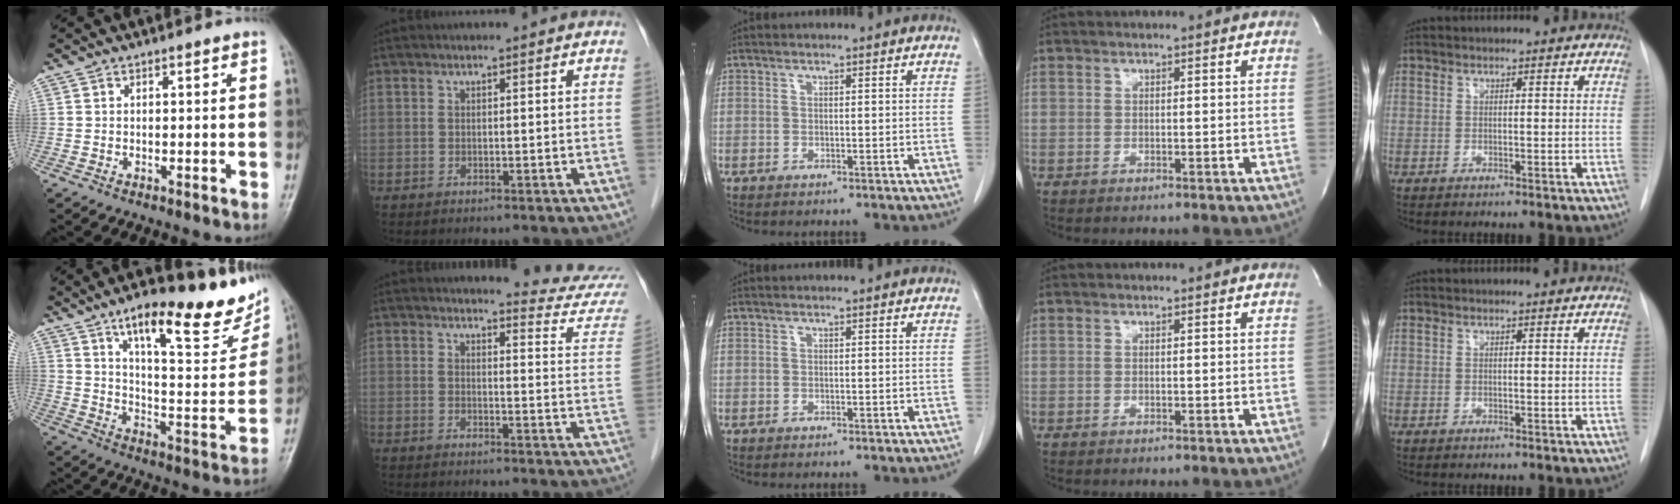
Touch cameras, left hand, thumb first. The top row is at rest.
{"thumb": {"total": 23.7, "force": [15.0, 7.1, 16.9], "torque": [-0.191, -0.055, 0.227]}, "index": {"total": 10.1, "force": [10.0, -0.8, 0.3], "torque": [-0.001, -0.087, 0.096]}}